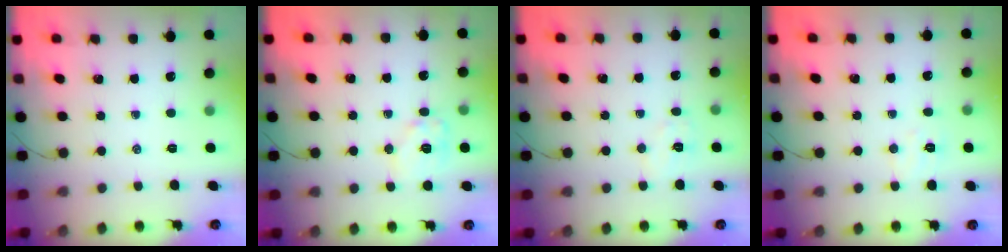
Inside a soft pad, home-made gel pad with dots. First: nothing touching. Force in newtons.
{"total": 10.1, "press": 10.1, "slide": 0.6}
{"total": 4.4, "press": 4.3, "slide": 1.0}
{"total": 4.0, "press": 3.9, "slide": 0.7}